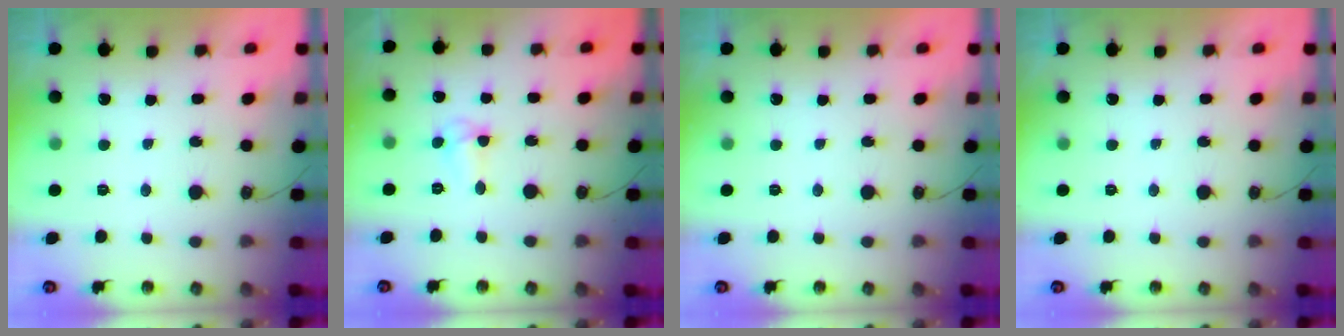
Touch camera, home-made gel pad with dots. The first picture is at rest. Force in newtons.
{"total": 3.5, "press": 3.5, "slide": 0.3}
{"total": 0.0}
{"total": 0.0}